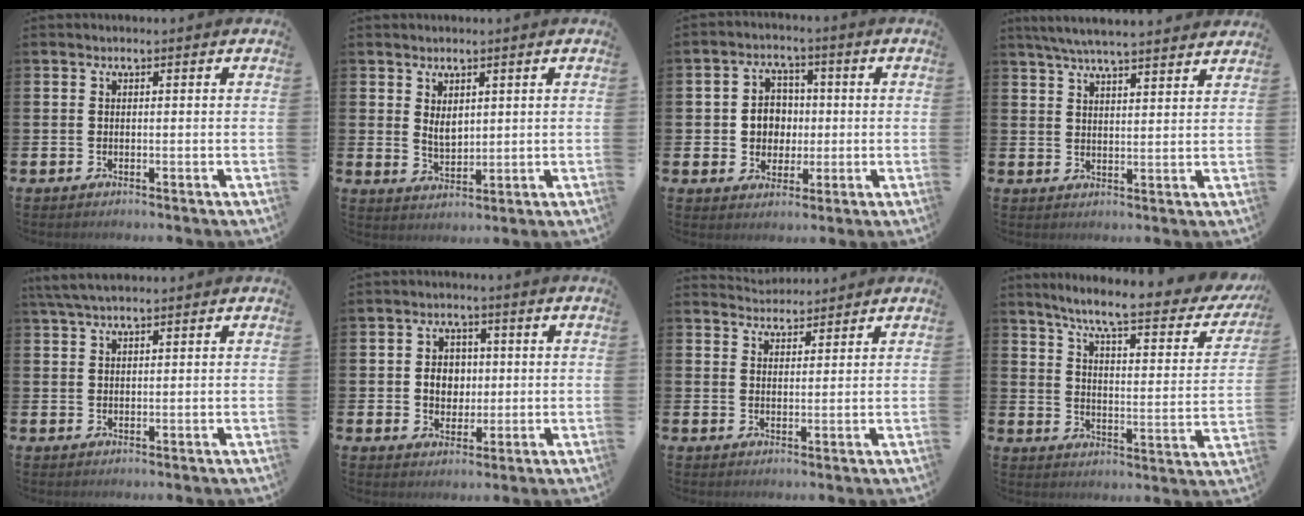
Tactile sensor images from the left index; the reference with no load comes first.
{"total": 2.7, "force": [1.9, 1.3, 1.5], "torque": [-0.009, -0.011, 0.028]}
{"total": 5.0, "force": [0.6, 4.8, 1.3], "torque": [-0.032, 0.009, 0.003]}
{"total": 5.9, "force": [5.7, 0.1, 1.6], "torque": [-0.055, -0.020, 0.104]}
{"total": 3.7, "force": [3.1, 0.9, 1.8], "torque": [-0.043, -0.002, 0.058]}
{"total": 4.0, "force": [0.4, 3.5, 2.0], "torque": [-0.027, 0.006, -0.002]}
{"total": 3.4, "force": [3.3, 0.8, -0.3], "torque": [0.003, -0.018, 0.060]}
{"total": 7.5, "force": [6.2, 0.7, 4.0], "torque": [-0.101, -0.046, 0.097]}